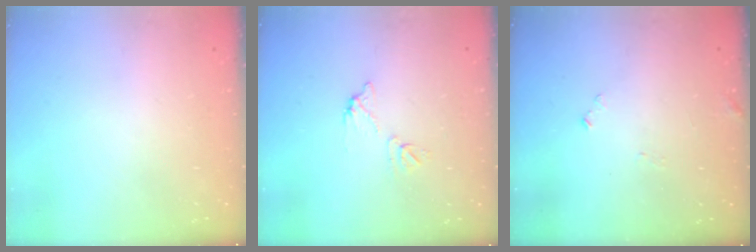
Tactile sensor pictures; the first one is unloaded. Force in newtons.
{"total": 6.1, "press": 6.1, "slide": 0.4}
{"total": 6.6, "press": 6.6, "slide": 0.3}